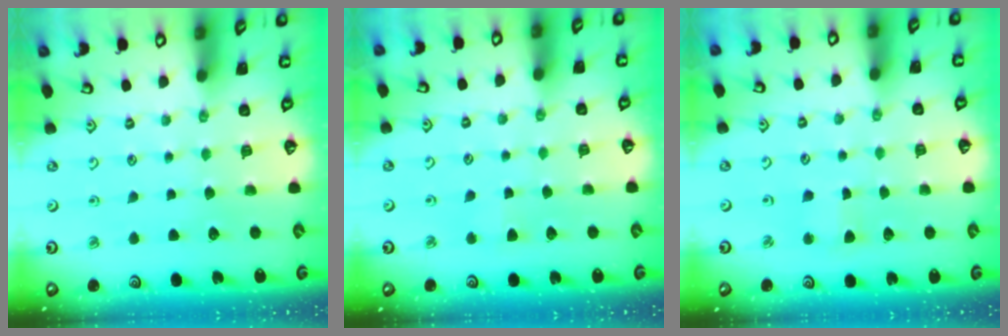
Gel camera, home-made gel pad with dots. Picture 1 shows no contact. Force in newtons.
{"total": 2.7, "press": 2.7, "slide": 0.4}
{"total": 2.7, "press": 2.7, "slide": 0.3}